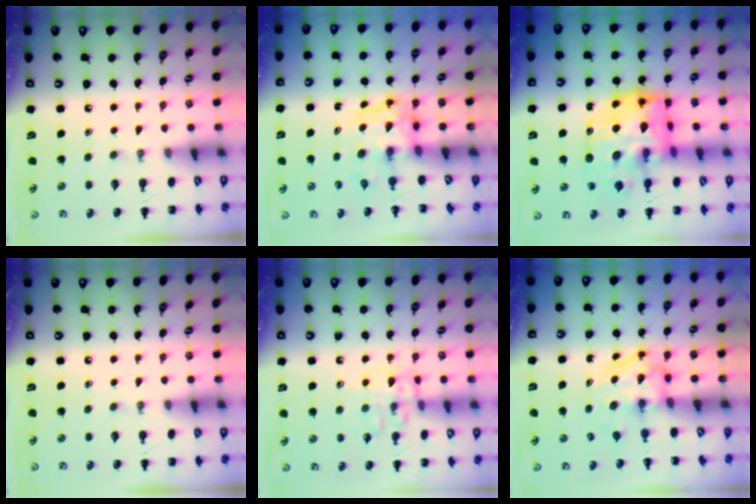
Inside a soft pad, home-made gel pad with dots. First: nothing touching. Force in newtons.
{"total": 3.5, "press": 3.5, "slide": 0.3}
{"total": 19.0, "press": 18.2, "slide": 5.6}
{"total": 0.0}
{"total": 11.2, "press": 11.2, "slide": 0.7}
{"total": 3.8, "press": 3.8, "slide": 0.2}